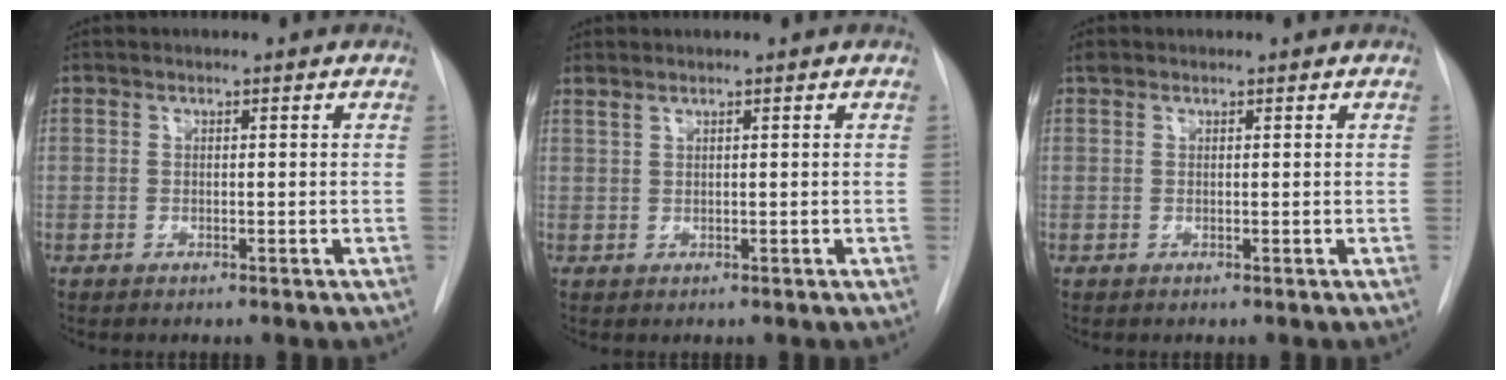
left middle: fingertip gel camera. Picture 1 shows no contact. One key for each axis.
{"total": 0.9, "fx": 0.8, "fy": 0.0, "fz": 0.4, "tx": -0.016, "ty": 0.009, "tz": 0.022}
{"total": 0.8, "fx": 0.6, "fy": 0.5, "fz": 0.1, "tx": -0.008, "ty": 0.014, "tz": 0.010}